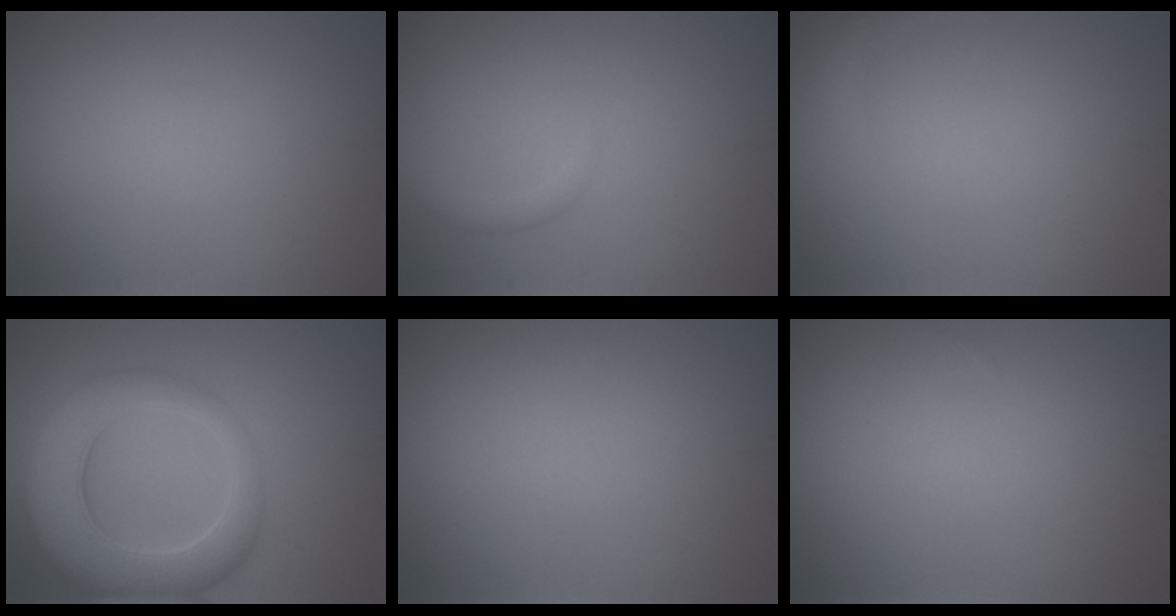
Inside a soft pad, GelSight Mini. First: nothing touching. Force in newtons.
{"total": 1.1, "press": 1.1, "slide": 0.1}
{"total": 1.6, "press": 1.6, "slide": 0.3}
{"total": 8.1, "press": 8.1, "slide": 0.4}
{"total": 0.0}
{"total": 0.0}